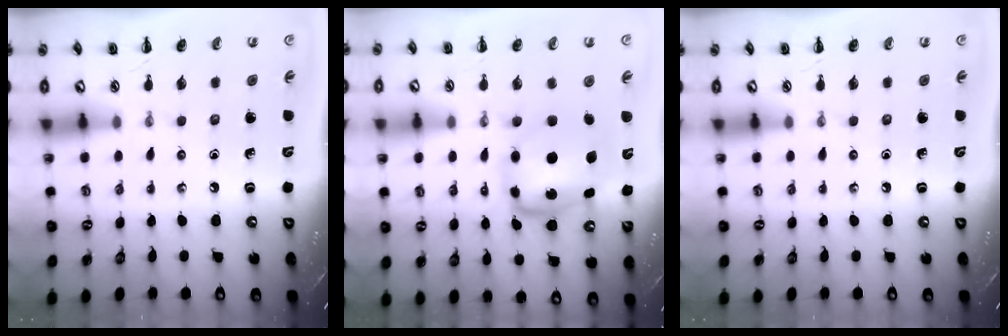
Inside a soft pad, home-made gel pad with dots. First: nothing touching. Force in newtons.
{"total": 7.4, "press": 7.2, "slide": 1.6}
{"total": 0.0}